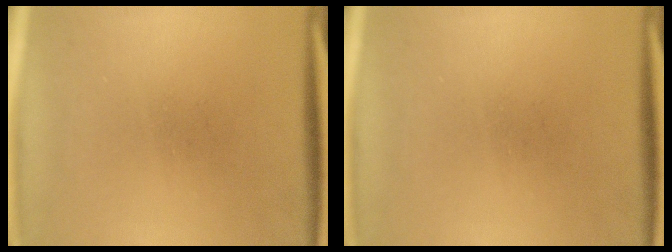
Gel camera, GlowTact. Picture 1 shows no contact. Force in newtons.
{"total": 0.0}